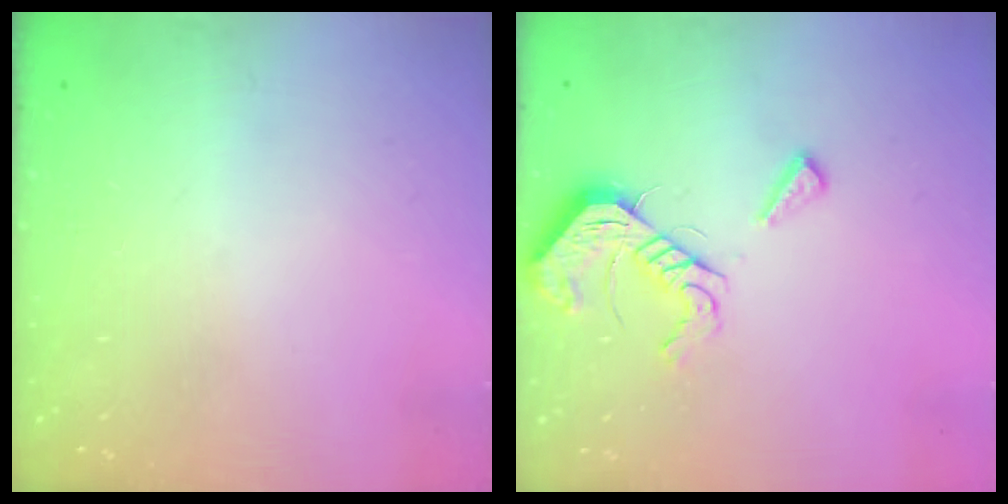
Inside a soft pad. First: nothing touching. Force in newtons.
{"total": 11.4, "press": 11.4, "slide": 0.7}